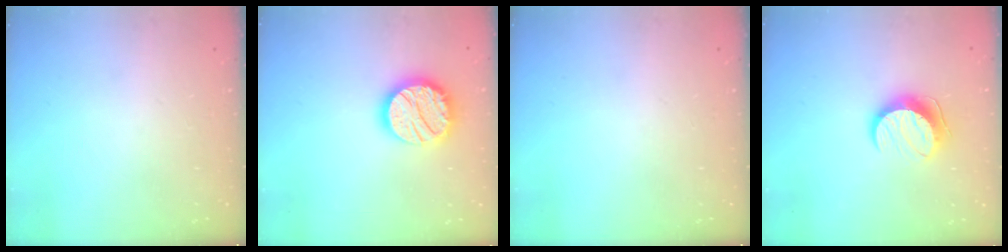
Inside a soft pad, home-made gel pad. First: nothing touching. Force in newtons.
{"total": 18.1, "press": 18.1, "slide": 1.3}
{"total": 0.0}
{"total": 10.1, "press": 10.1, "slide": 0.4}